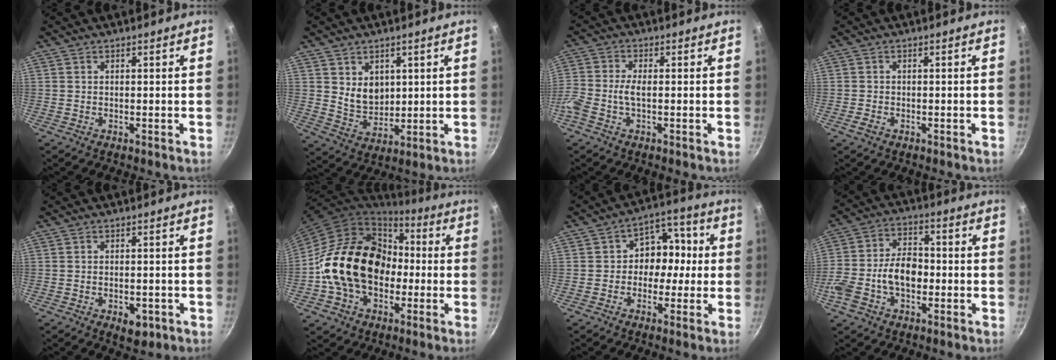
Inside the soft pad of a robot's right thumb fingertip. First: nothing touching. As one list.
[{"total": 6.7, "force": [2.1, 5.2, 3.7], "torque": [-0.044, -0.023, 0.048]}, {"total": 5.4, "force": [-1.2, 2.7, 4.5], "torque": [-0.115, 0.015, -0.035]}, {"total": 1.5, "force": [-0.8, 0.9, 0.9], "torque": [-0.020, 0.009, -0.015]}, {"total": 4.7, "force": [-2.0, 2.6, 3.3], "torque": [-0.033, 0.010, -0.019]}, {"total": 21.4, "force": [-1.4, 16.3, 13.7], "torque": [-0.217, 0.056, -0.022]}, {"total": 9.5, "force": [-0.5, 7.8, 5.5], "torque": [-0.017, 0.034, -0.022]}, {"total": 12.4, "force": [-2.8, 8.0, 9.1], "torque": [-0.145, 0.040, -0.060]}]